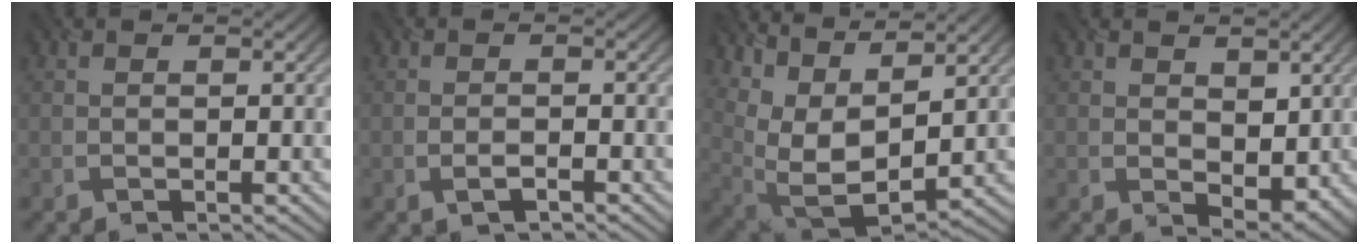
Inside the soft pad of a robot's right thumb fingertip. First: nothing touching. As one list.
[{"total": 1.7, "force": [-0.9, 0.7, 1.3], "torque": [-0.025, -0.001, -0.018]}, {"total": 11.6, "force": [6.2, 5.0, 8.4], "torque": [-0.200, 0.011, 0.122]}, {"total": 3.8, "force": [1.4, 2.4, 2.6], "torque": [-0.049, -0.012, 0.029]}]